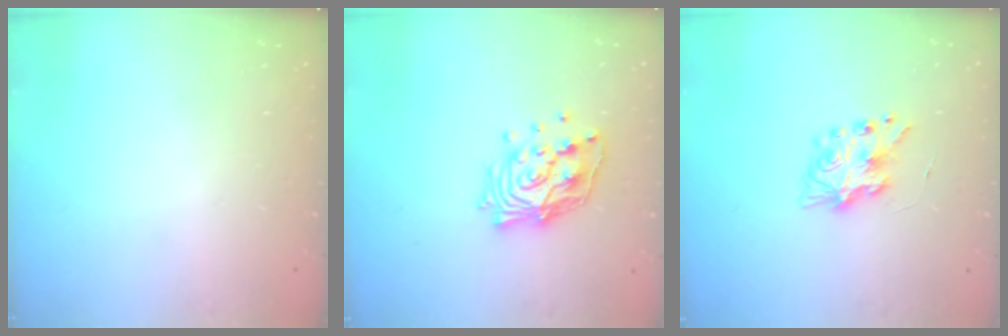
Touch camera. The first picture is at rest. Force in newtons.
{"total": 13.5, "press": 13.4, "slide": 1.0}
{"total": 8.8, "press": 8.8, "slide": 0.3}